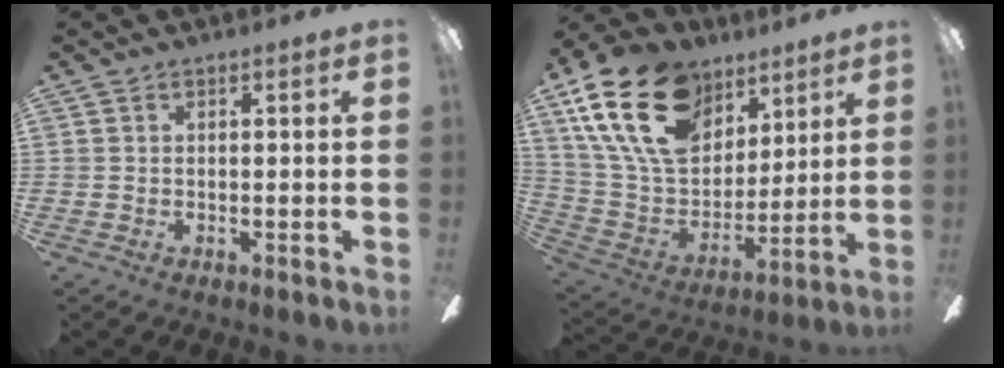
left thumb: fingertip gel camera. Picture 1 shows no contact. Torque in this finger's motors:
{"motor_torque": [0.59, 0.75, 1.65, -1.12, 0.57]}